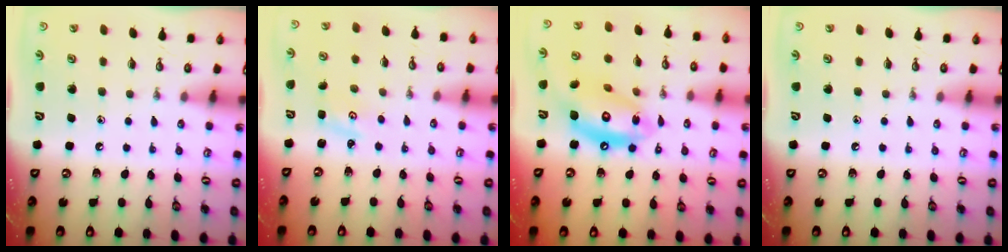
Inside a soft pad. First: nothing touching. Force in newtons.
{"total": 1.0, "press": 0.9, "slide": 0.2}
{"total": 15.2, "press": 15.1, "slide": 1.2}
{"total": 0.0}